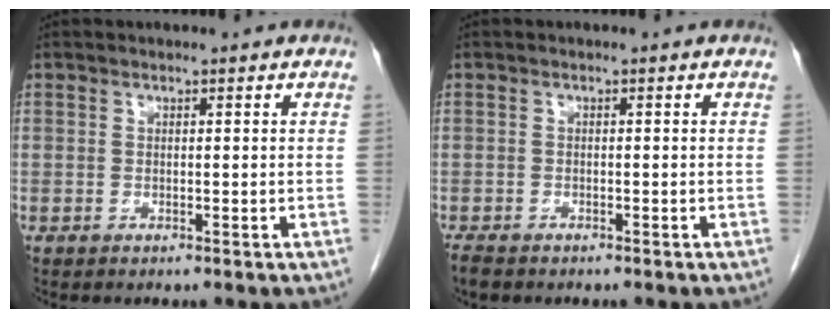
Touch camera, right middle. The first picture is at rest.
{"total": 2.1, "force": [-1.8, 0.7, 0.9], "torque": [-0.023, -0.006, -0.027]}